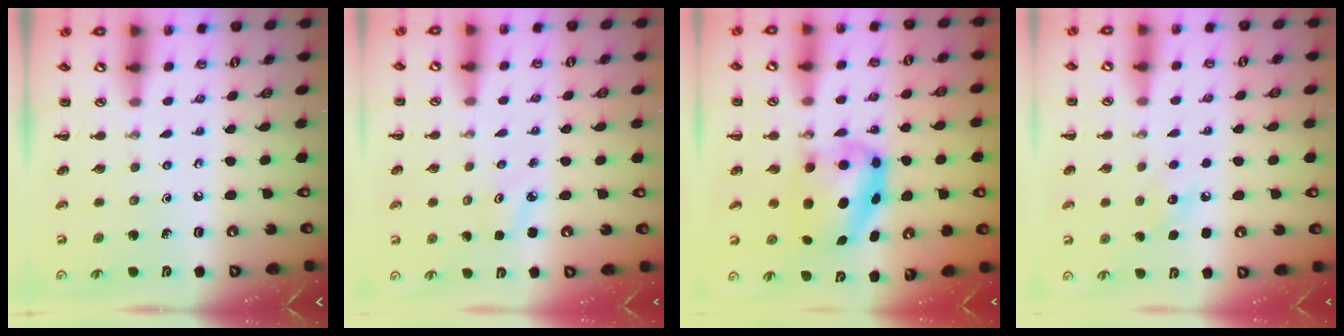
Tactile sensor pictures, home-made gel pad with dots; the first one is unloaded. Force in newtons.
{"total": 2.5, "press": 2.4, "slide": 0.7}
{"total": 7.4, "press": 7.3, "slide": 1.2}
{"total": 6.8, "press": 6.5, "slide": 2.0}